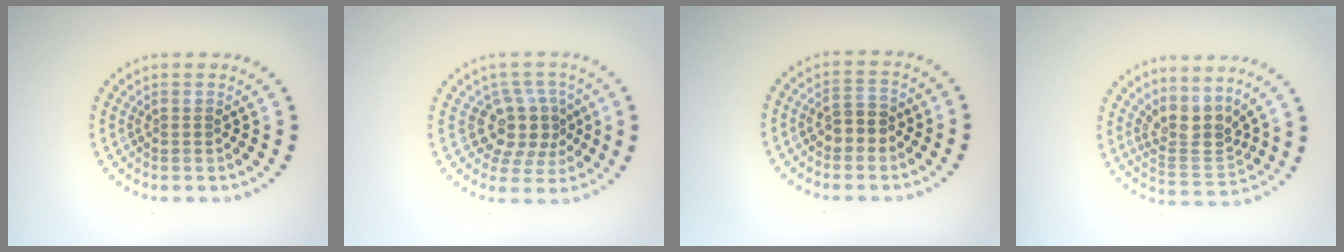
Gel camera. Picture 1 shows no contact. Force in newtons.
{"total": 4.0, "press": 3.3, "slide": 2.2}
{"total": 2.4, "press": 2.3, "slide": 0.6}
{"total": 3.3, "press": 2.5, "slide": 2.1}